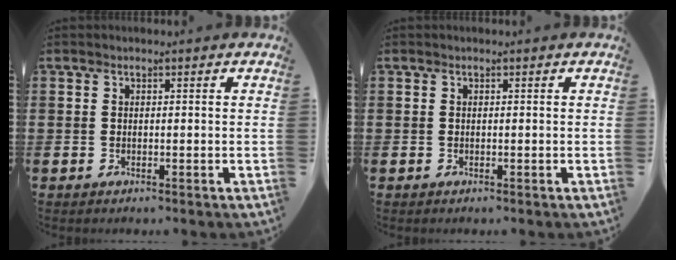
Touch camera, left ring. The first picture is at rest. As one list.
[{"total": 0.0}]